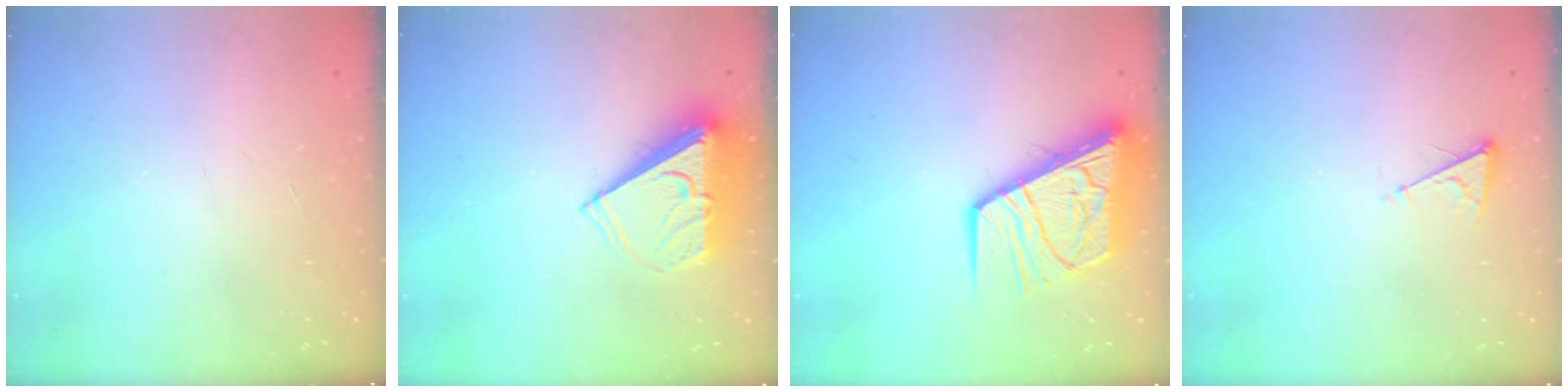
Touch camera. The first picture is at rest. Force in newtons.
{"total": 8.8, "press": 8.8, "slide": 0.5}
{"total": 13.5, "press": 13.4, "slide": 1.4}
{"total": 4.3, "press": 4.2, "slide": 0.5}